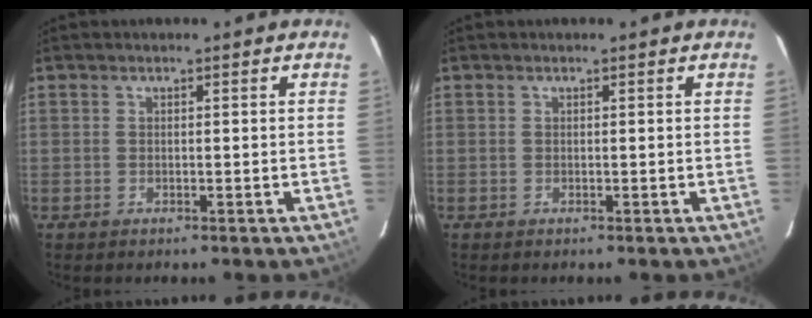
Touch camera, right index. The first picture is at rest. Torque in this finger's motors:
{"motor_torque": [0.00, 0.00, 0.00, 0.01]}